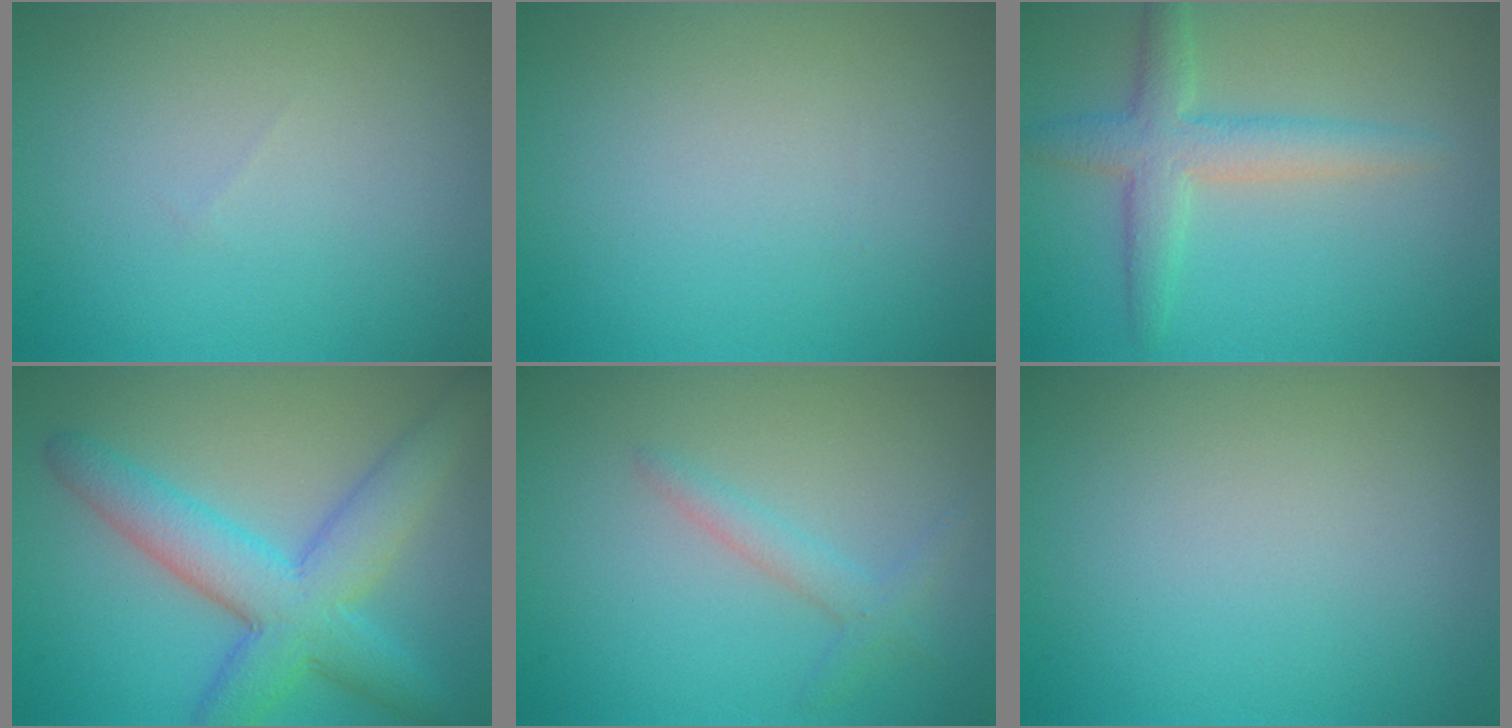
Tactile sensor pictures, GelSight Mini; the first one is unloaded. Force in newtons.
{"total": 0.0}
{"total": 4.0, "press": 4.0, "slide": 0.1}
{"total": 7.0, "press": 7.0, "slide": 0.1}
{"total": 1.7, "press": 1.7, "slide": 0.1}
{"total": 0.0}